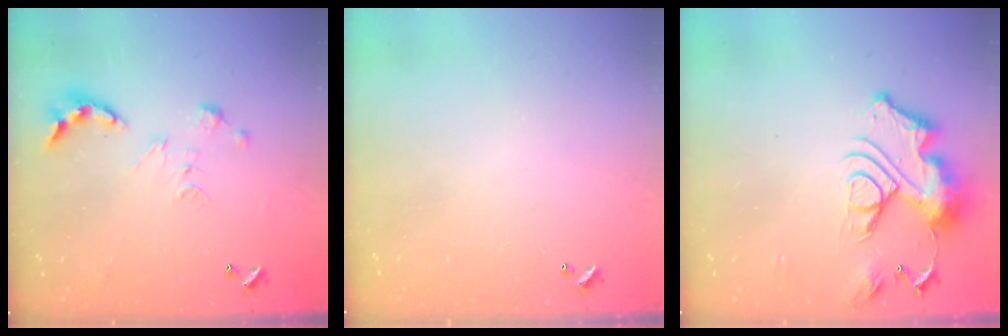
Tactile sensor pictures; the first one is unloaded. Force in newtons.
{"total": 0.0}
{"total": 15.3, "press": 15.3, "slide": 1.4}